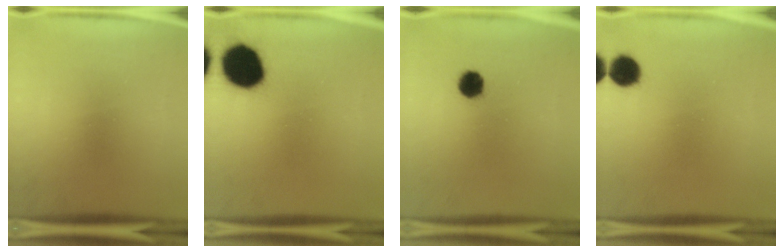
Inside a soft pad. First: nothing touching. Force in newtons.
{"total": 15.5}
{"total": 4.0}
{"total": 5.4}